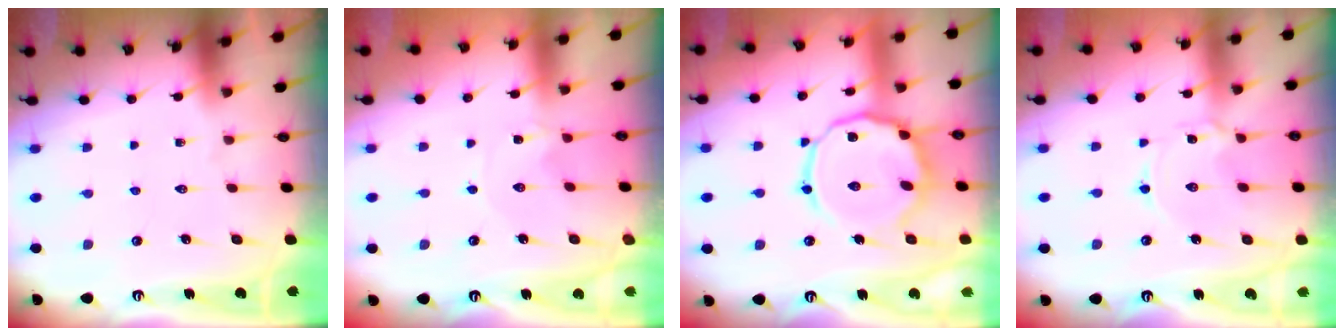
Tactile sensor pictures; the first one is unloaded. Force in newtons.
{"total": 0.0}
{"total": 13.6, "press": 13.6, "slide": 1.3}
{"total": 1.2, "press": 1.2, "slide": 0.2}